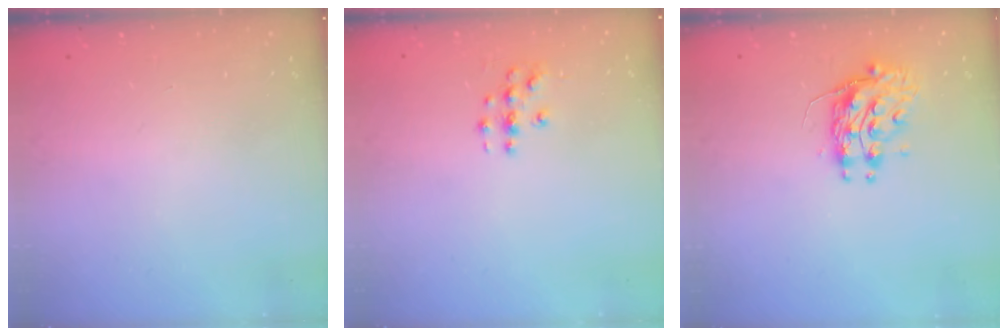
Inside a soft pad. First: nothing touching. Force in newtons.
{"total": 3.4, "press": 3.4, "slide": 0.2}
{"total": 9.6, "press": 9.6, "slide": 0.7}